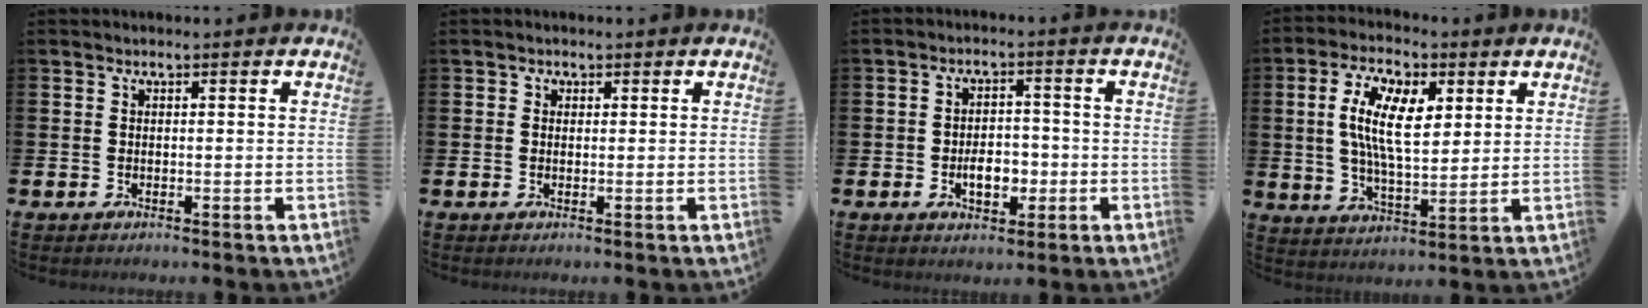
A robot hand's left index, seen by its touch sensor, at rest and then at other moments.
{"total": 0.8, "force": [0.3, 0.7, 0.2], "torque": [0.011, 0.001, 0.001]}
{"total": 4.4, "force": [-1.3, 2.9, 3.0], "torque": [-0.036, -0.003, -0.031]}
{"total": 9.7, "force": [4.0, 4.2, 7.7], "torque": [-0.142, -0.005, 0.069]}